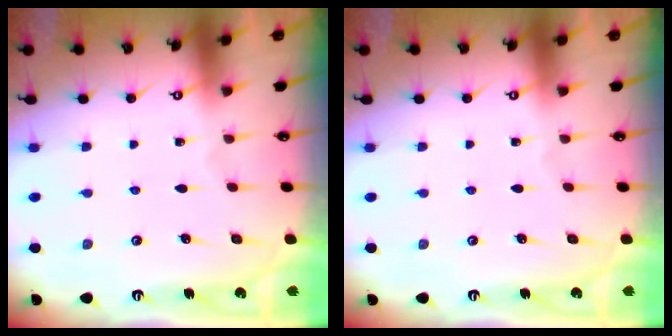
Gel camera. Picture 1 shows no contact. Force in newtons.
{"total": 0.0}